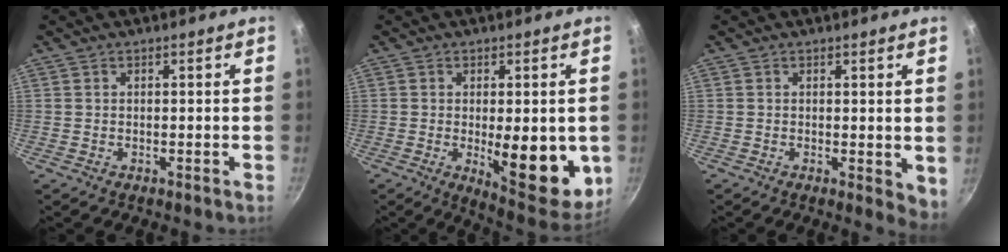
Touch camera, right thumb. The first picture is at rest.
{"total": 14.9, "force": [-1.7, 5.9, 13.6], "torque": [-0.144, -0.019, -0.011]}
{"total": 3.7, "force": [0.5, 2.0, 3.1], "torque": [-0.032, -0.007, 0.006]}